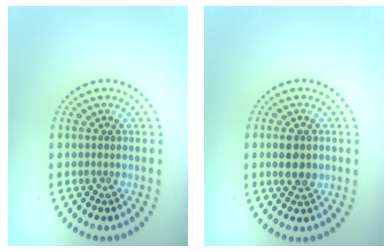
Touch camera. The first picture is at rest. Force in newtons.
{"total": 3.1, "press": 3.1, "slide": 0.2}